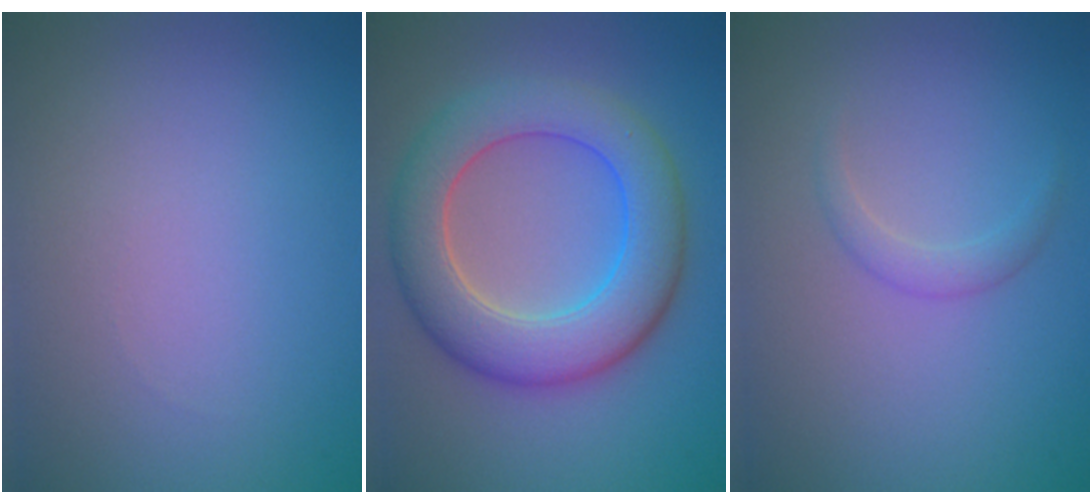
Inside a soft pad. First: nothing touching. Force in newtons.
{"total": 7.9, "press": 7.9, "slide": 0.5}
{"total": 1.2, "press": 1.2, "slide": 0.0}